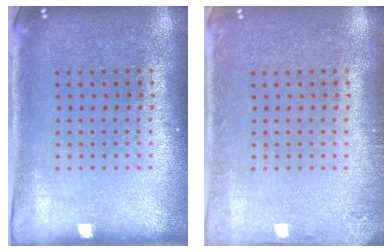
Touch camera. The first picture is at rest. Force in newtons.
{"total": 1.2, "press": 1.2, "slide": 0.1}